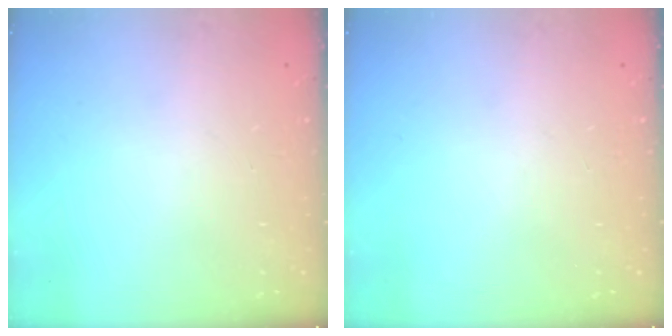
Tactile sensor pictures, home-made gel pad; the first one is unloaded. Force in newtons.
{"total": 0.0}